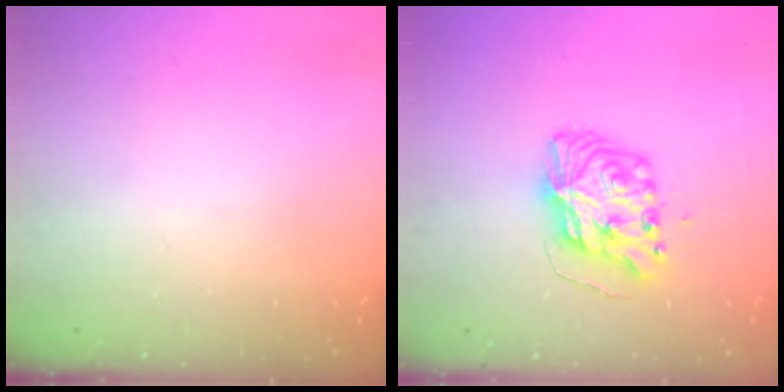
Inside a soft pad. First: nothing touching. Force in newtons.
{"total": 9.1, "press": 9.0, "slide": 0.6}